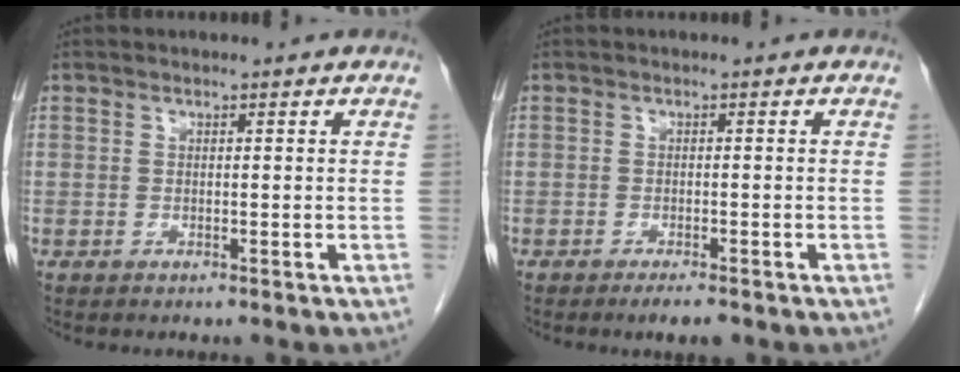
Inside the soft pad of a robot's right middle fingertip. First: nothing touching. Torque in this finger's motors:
{"motor_torque": [0.52, -0.59, 0.00, 0.04]}